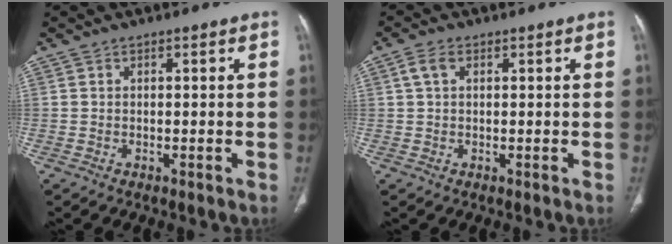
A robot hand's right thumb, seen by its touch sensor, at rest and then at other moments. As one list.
[{"total": 2.6, "force": [0.9, 1.6, 1.9], "torque": [-0.043, 0.009, 0.019]}]